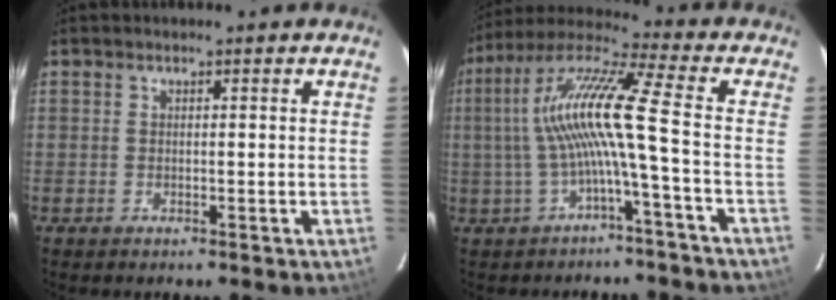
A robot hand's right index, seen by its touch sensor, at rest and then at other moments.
{"total": 12.2, "force": [-1.6, -0.7, 12.1], "torque": [-0.235, 0.014, -0.027]}